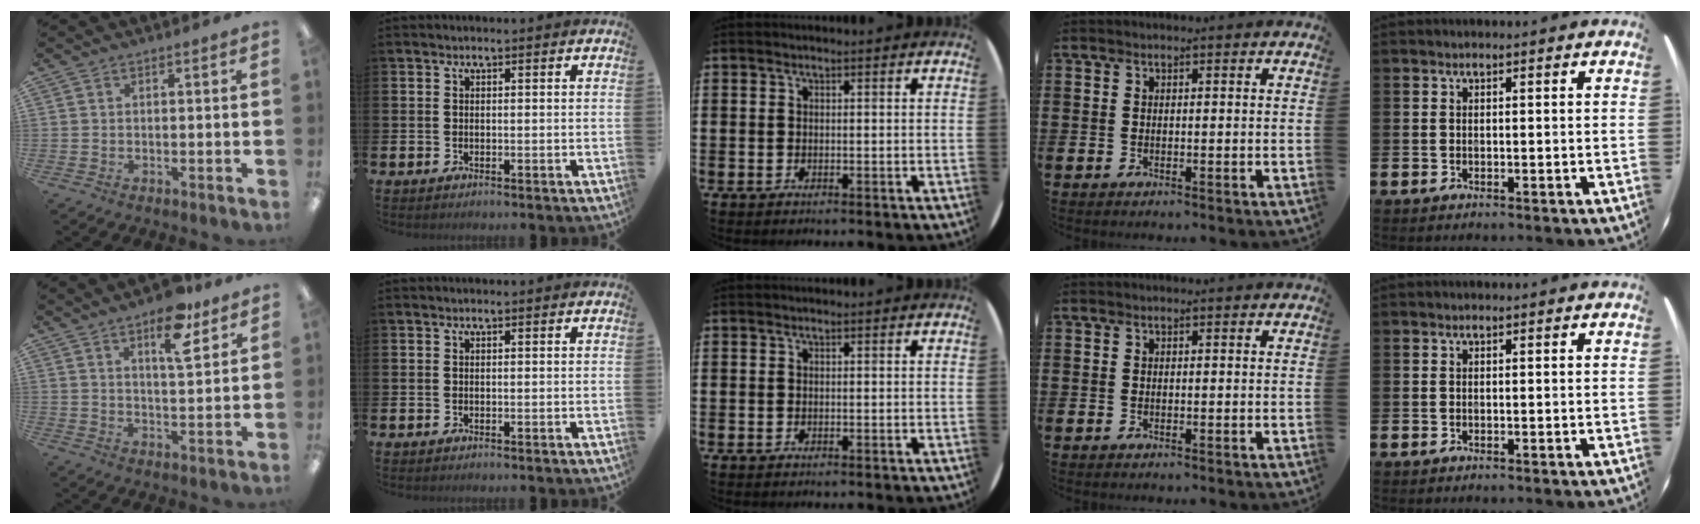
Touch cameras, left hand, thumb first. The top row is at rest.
{"thumb": {"total": 11.5, "force": [7.2, 4.3, 7.9], "torque": [-0.114, -0.033, 0.120]}}